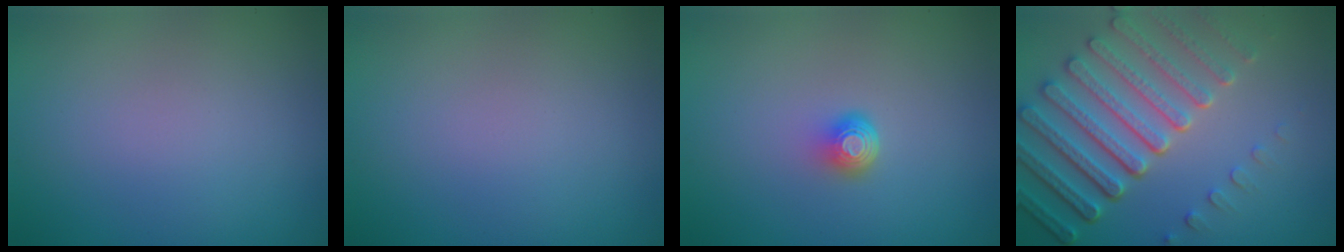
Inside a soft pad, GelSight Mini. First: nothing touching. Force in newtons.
{"total": 0.0}
{"total": 2.0, "press": 1.3, "slide": 1.6}
{"total": 7.9, "press": 5.7, "slide": 5.4}